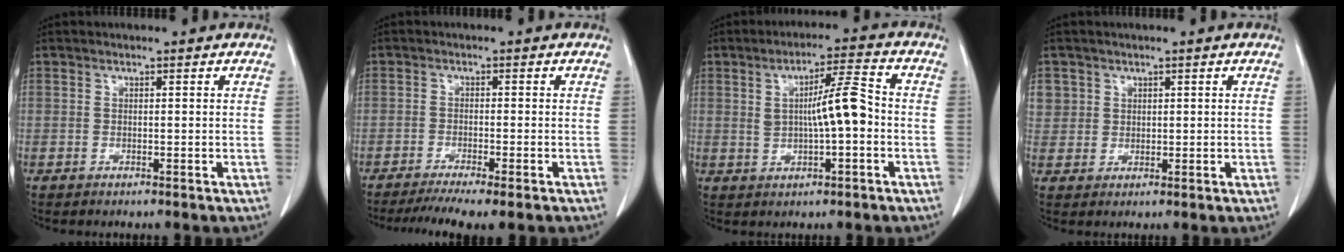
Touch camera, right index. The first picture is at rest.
{"total": 7.2, "force": [-5.5, 0.3, 4.7], "torque": [-0.068, -0.013, -0.085]}
{"total": 7.2, "force": [0.0, 1.0, 7.2], "torque": [-0.117, 0.011, 0.001]}
{"total": 3.8, "force": [1.6, 3.4, 0.2], "torque": [0.007, 0.004, 0.032]}